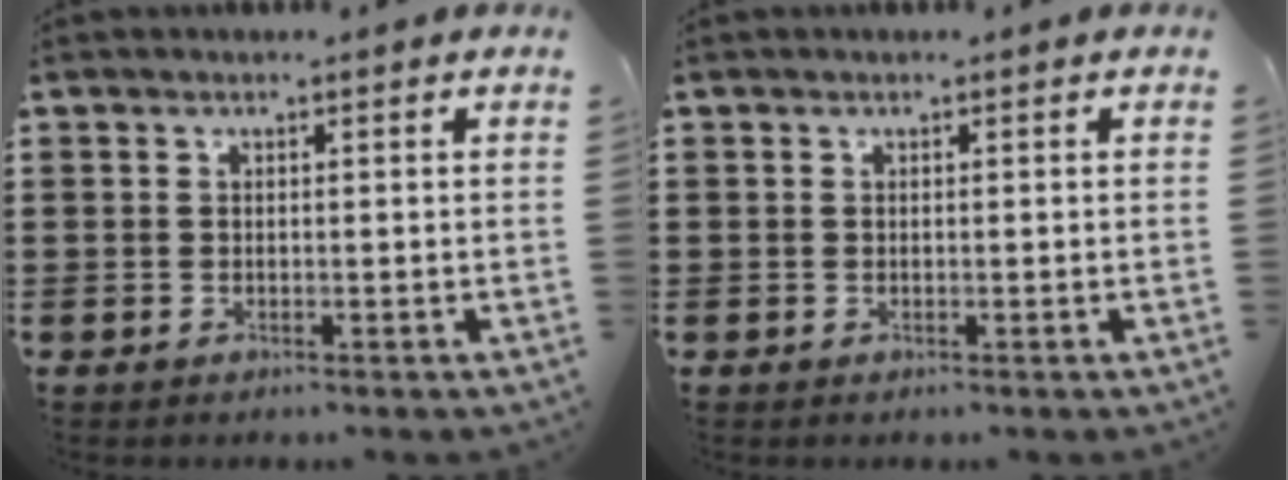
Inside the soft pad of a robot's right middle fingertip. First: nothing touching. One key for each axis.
{"total": 0.0}